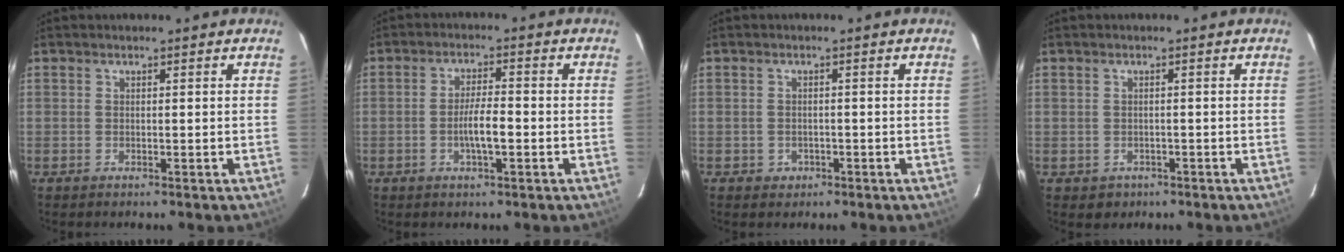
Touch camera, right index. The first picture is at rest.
{"total": 4.8, "force": [-1.4, 0.9, 4.5], "torque": [-0.084, 0.000, -0.023]}
{"total": 2.1, "force": [-0.9, 1.9, 0.3], "torque": [-0.008, 0.002, -0.008]}
{"total": 2.2, "force": [-0.8, 2.0, 0.3], "torque": [-0.010, 0.000, -0.002]}